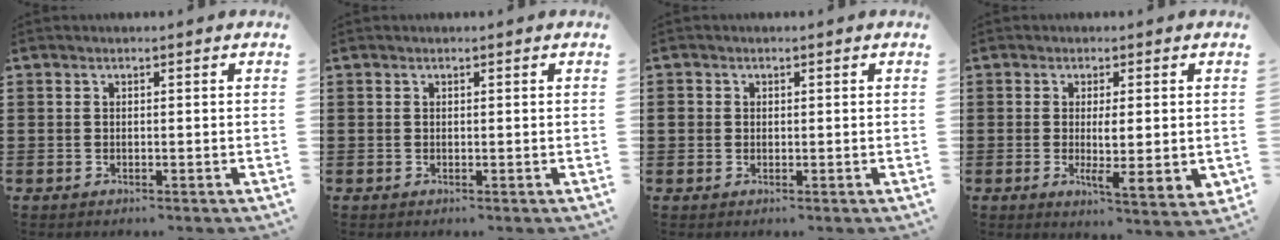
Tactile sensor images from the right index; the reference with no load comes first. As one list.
[{"total": 0.0}, {"total": 1.3, "force": [0.0, 1.2, 0.5], "torque": [-0.013, 0.006, -0.001]}, {"total": 4.9, "force": [-0.1, 0.8, 4.8], "torque": [-0.079, -0.009, -0.005]}]